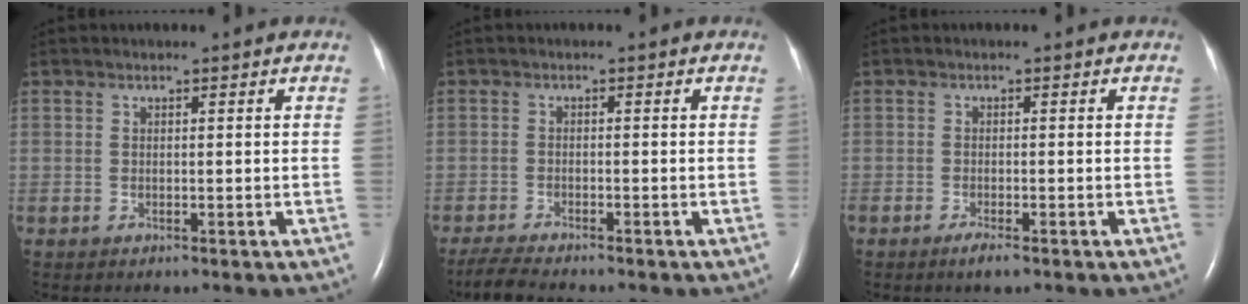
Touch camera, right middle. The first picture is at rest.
{"total": 4.8, "force": [-4.3, 0.2, 2.2], "torque": [-0.046, -0.019, -0.073]}
{"total": 1.9, "force": [-1.3, 0.3, 1.4], "torque": [-0.032, -0.004, -0.024]}